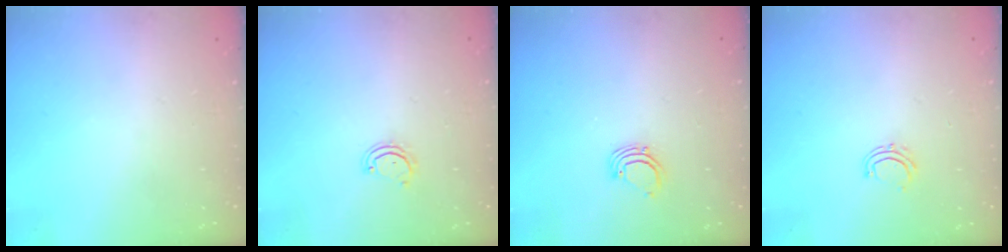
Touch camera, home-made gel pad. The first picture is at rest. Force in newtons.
{"total": 2.9, "press": 2.9, "slide": 0.3}
{"total": 2.7, "press": 2.7, "slide": 0.1}
{"total": 5.0, "press": 4.9, "slide": 0.7}